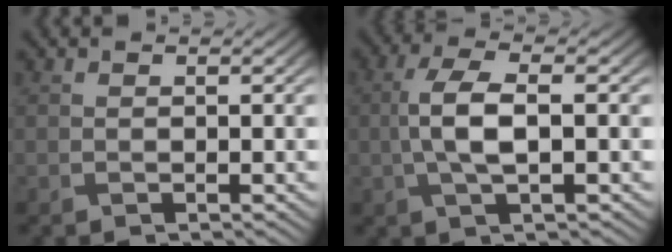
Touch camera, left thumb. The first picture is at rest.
{"total": 5.9, "force": [-0.4, 2.1, 5.5], "torque": [-0.127, 0.007, -0.012]}